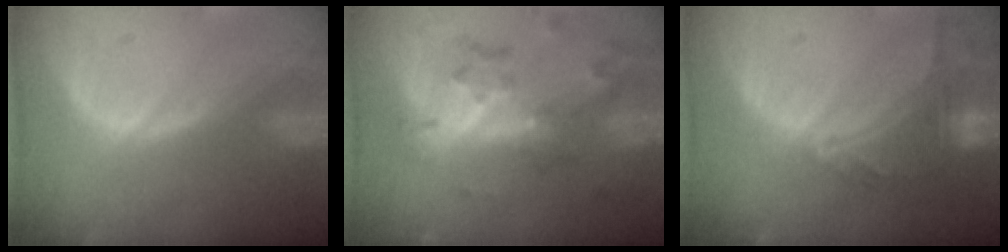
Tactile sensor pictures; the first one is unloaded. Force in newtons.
{"total": 8.4, "press": 7.3, "slide": 4.1}
{"total": 9.2, "press": 8.1, "slide": 4.4}